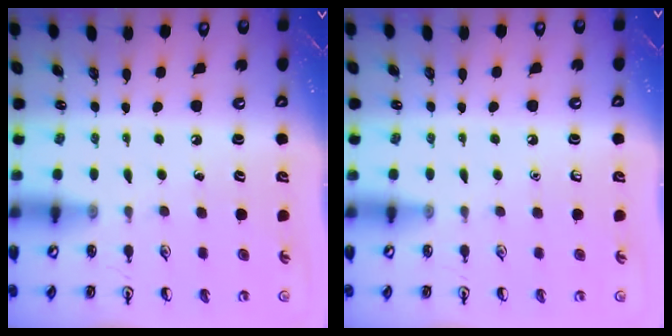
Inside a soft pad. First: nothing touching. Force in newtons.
{"total": 0.0}